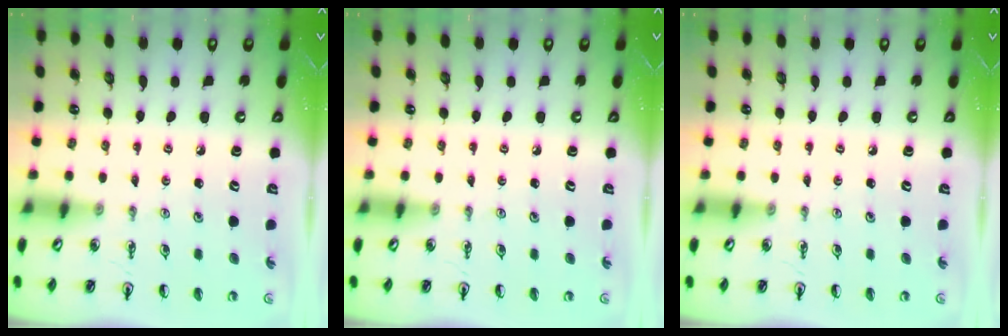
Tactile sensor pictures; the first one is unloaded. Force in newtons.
{"total": 0.0}
{"total": 0.0}